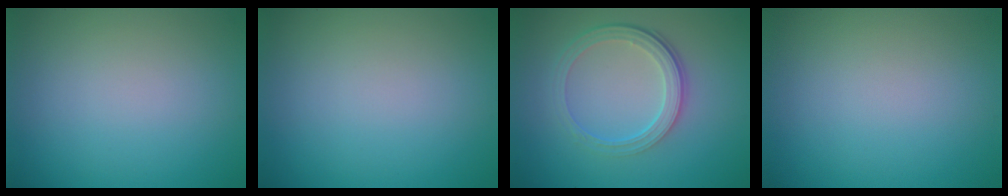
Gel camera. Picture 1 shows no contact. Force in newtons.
{"total": 0.0}
{"total": 4.2, "press": 2.9, "slide": 3.0}
{"total": 0.0}